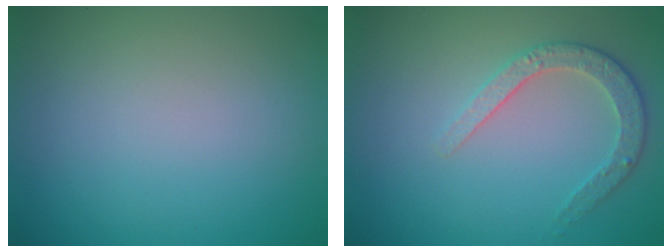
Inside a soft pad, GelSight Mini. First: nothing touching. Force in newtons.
{"total": 2.9, "press": 2.8, "slide": 0.7}